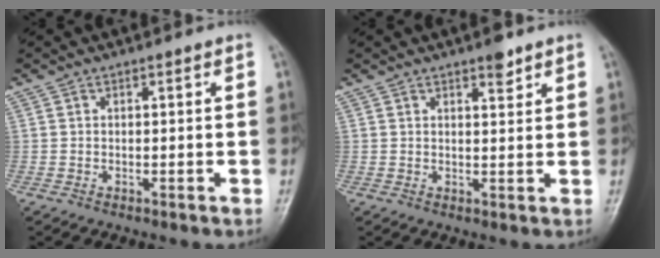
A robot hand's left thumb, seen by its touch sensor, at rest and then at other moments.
{"total": 3.0, "force": [2.2, 1.0, 1.8], "torque": [-0.017, -0.013, 0.031]}